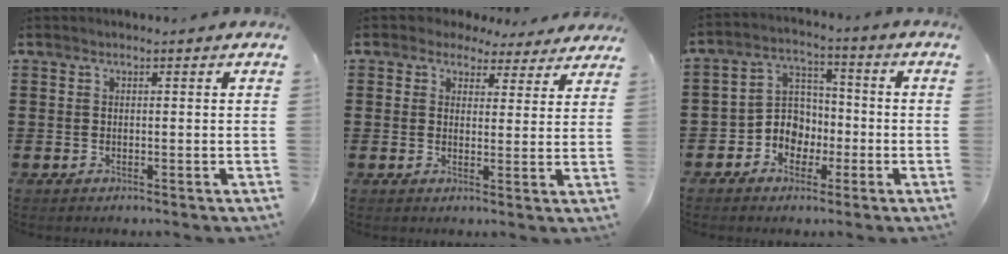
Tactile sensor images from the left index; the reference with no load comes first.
{"total": 3.4, "force": [2.9, 1.7, 0.6], "torque": [-0.027, -0.005, 0.053]}
{"total": 6.0, "force": [-2.2, 5.3, 1.7], "torque": [-0.053, 0.010, -0.046]}